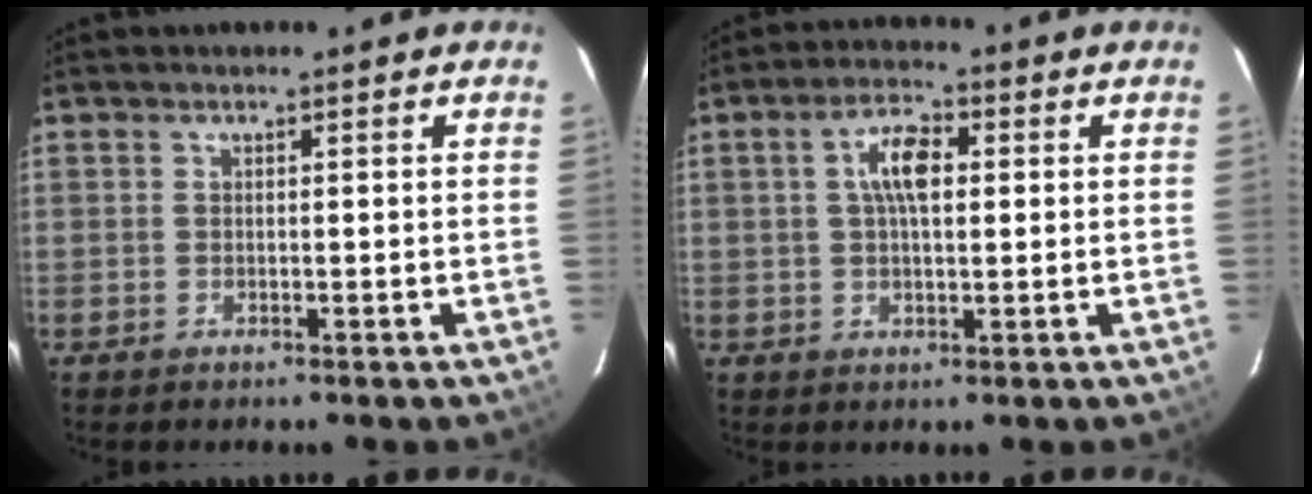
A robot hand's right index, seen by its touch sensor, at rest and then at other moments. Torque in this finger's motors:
{"motor_torque": [0.21, -0.07, 0.19, 0.07]}